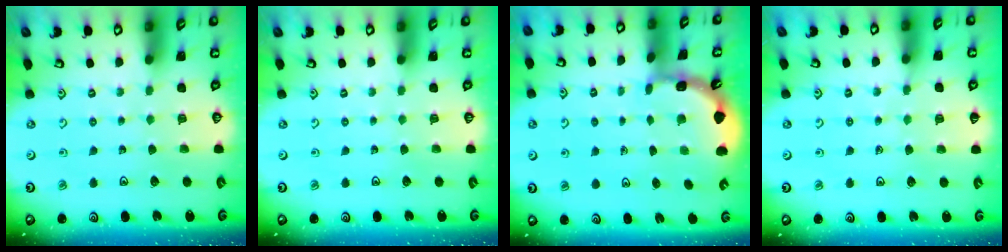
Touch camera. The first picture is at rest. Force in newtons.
{"total": 0.0}
{"total": 2.0, "press": 2.0, "slide": 0.4}
{"total": 5.0, "press": 4.8, "slide": 1.3}